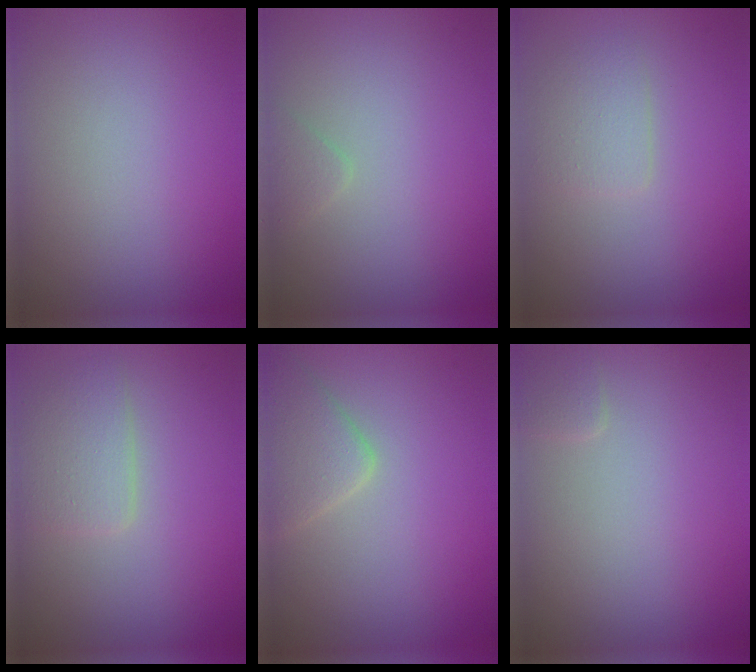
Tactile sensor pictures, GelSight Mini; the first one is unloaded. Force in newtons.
{"total": 0.8, "press": 0.8, "slide": 0.1}
{"total": 1.9, "press": 1.9, "slide": 0.0}
{"total": 2.8, "press": 2.8, "slide": 0.0}
{"total": 3.3, "press": 3.3, "slide": 0.1}
{"total": 0.8, "press": 0.8, "slide": 0.1}